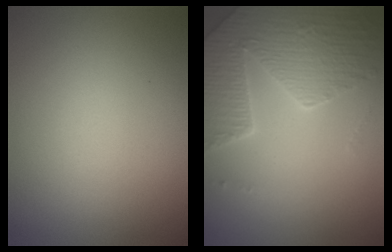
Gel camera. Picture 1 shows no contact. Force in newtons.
{"total": 4.1, "press": 4.1, "slide": 0.5}